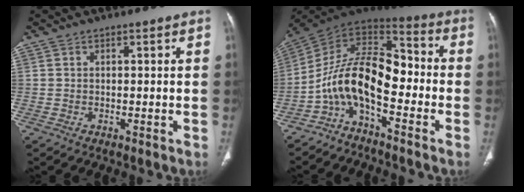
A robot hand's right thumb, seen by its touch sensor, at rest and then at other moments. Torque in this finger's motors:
{"motor_torque": [2.25, 2.22, 1.42, -1.35, 0.48]}